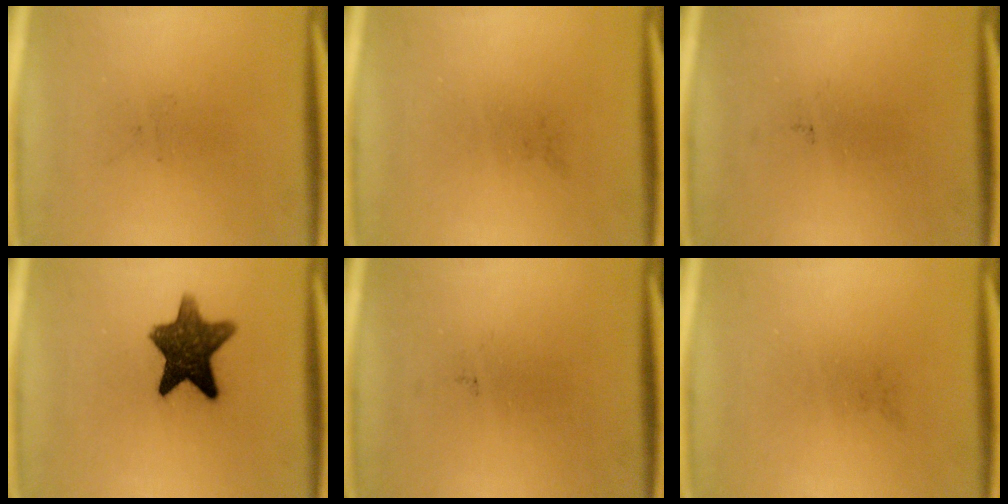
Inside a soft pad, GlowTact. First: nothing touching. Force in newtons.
{"total": 0.0}
{"total": 0.0}
{"total": 10.8}
{"total": 0.0}
{"total": 0.0}